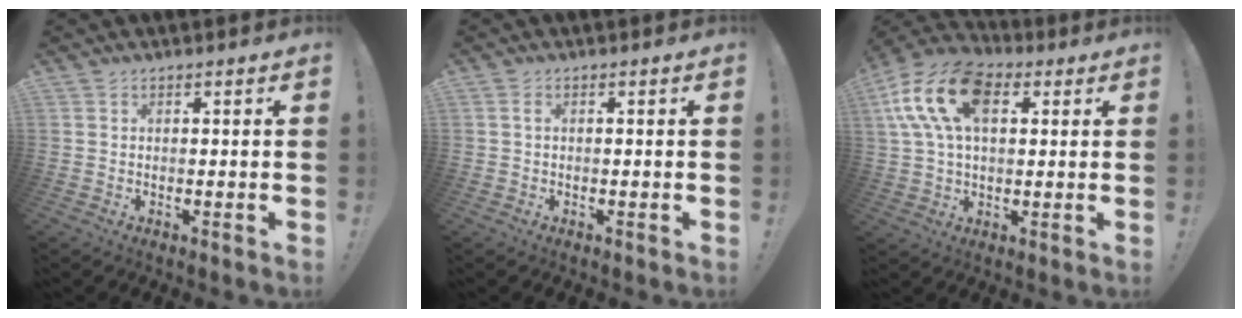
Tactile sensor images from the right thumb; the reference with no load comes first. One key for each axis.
{"total": 1.0, "fx": -0.2, "fy": 0.7, "fz": 0.7, "tx": -0.015, "ty": 0.004, "tz": -0.004}
{"total": 18.6, "fx": 6.1, "fy": 11.0, "fz": 13.7, "tx": -0.271, "ty": -0.002, "tz": 0.109}